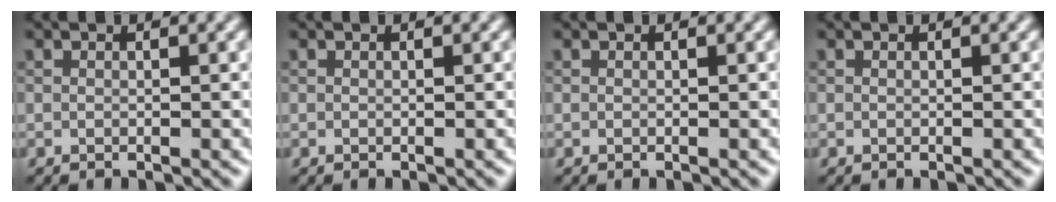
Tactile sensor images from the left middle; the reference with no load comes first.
{"total": 0.0}
{"total": 0.0}
{"total": 0.0}